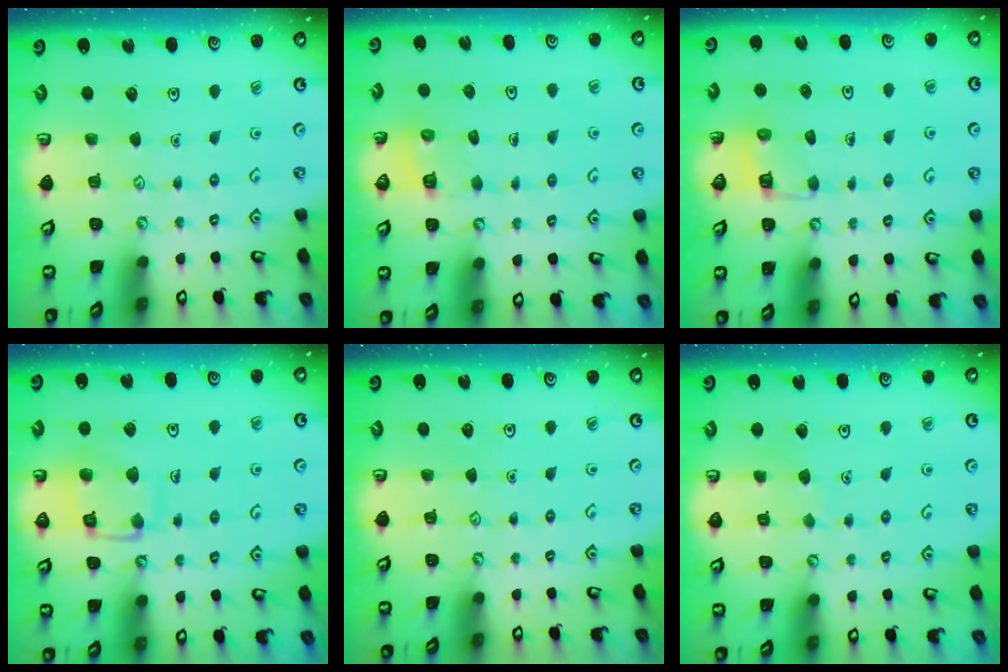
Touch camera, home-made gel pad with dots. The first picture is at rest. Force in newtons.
{"total": 3.2, "press": 3.2, "slide": 0.2}
{"total": 3.6, "press": 3.6, "slide": 0.1}
{"total": 11.2, "press": 11.2, "slide": 1.0}
{"total": 0.0}
{"total": 2.9, "press": 2.9, "slide": 0.2}